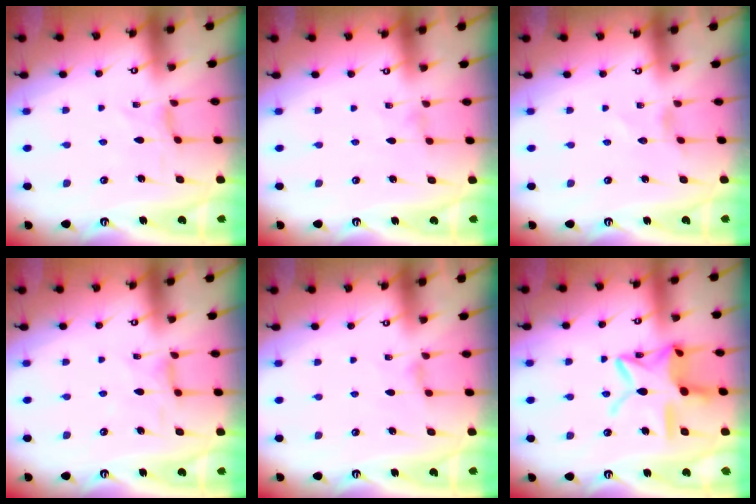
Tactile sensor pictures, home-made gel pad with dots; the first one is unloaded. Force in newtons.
{"total": 0.0}
{"total": 0.9, "press": 0.9, "slide": 0.1}
{"total": 1.7, "press": 1.6, "slide": 0.4}
{"total": 2.8, "press": 2.8, "slide": 0.6}
{"total": 17.5, "press": 17.4, "slide": 1.4}